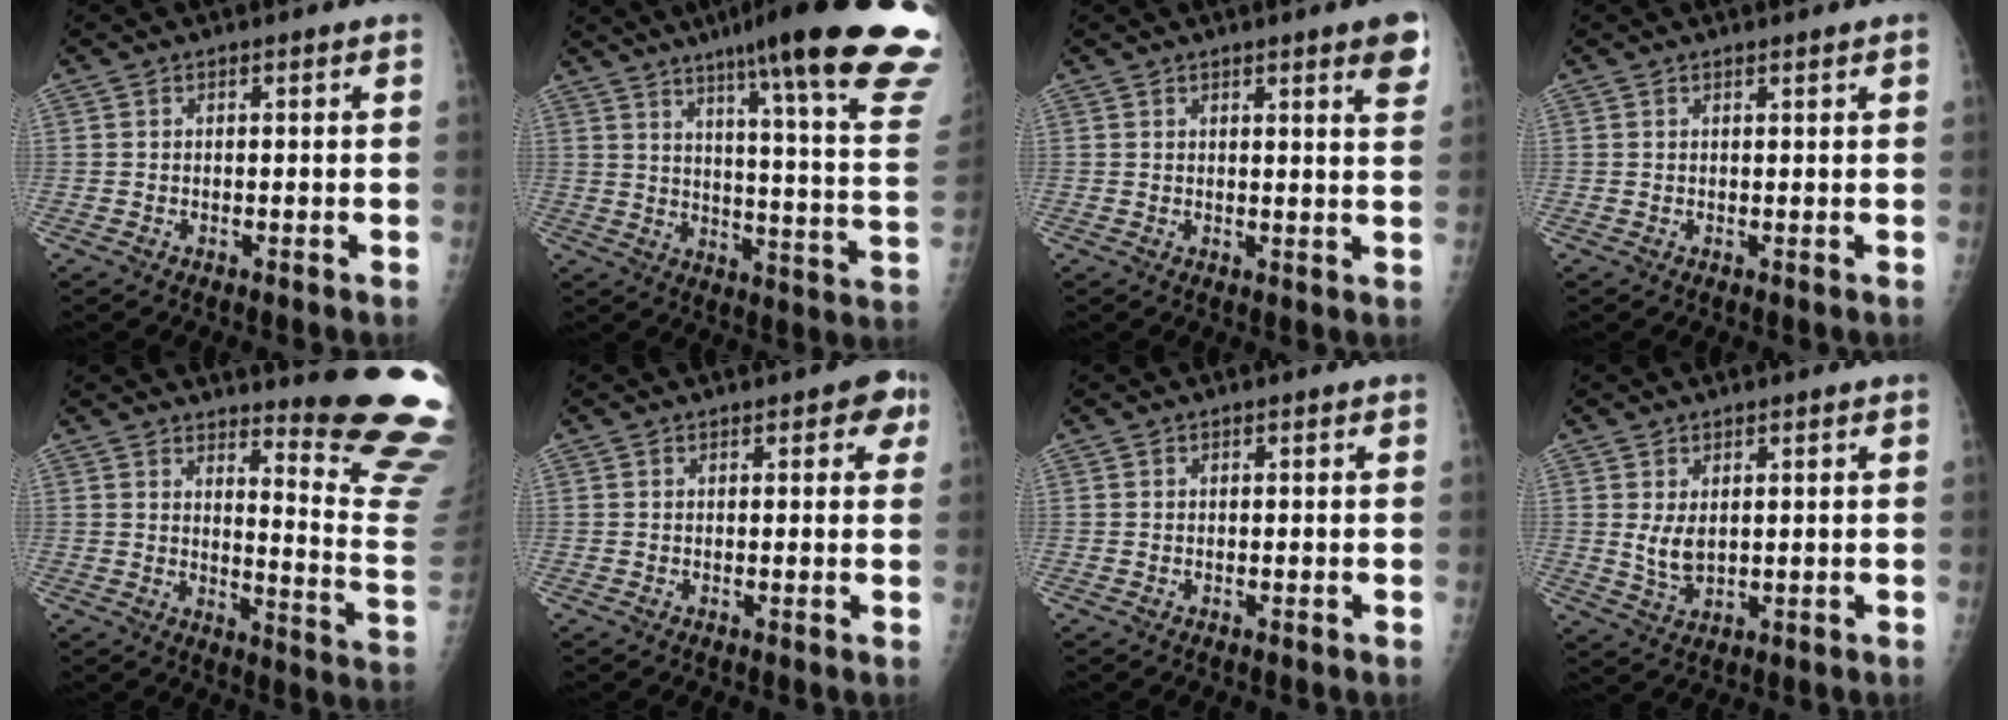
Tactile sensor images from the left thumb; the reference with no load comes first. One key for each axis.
{"total": 29.2, "fx": 20.5, "fy": 2.5, "fz": 20.6, "tx": -0.231, "ty": -0.099, "tz": 0.268}
{"total": 5.6, "fx": 3.2, "fy": 0.5, "fz": 4.6, "tx": -0.049, "ty": -0.015, "tz": 0.037}
{"total": 0.8, "fx": 0.6, "fy": -0.1, "fz": 0.6, "tx": -0.012, "ty": -0.002, "tz": 0.011}
{"total": 16.8, "fx": 14.8, "fy": -0.1, "fz": 8.0, "tx": -0.090, "ty": -0.195, "tz": 0.176}
{"total": 3.8, "fx": 1.8, "fy": 1.9, "fz": 2.8, "tx": -0.009, "ty": 0.000, "tz": 0.012}
{"total": 0.0}
{"total": 4.2, "fx": 1.1, "fy": 2.3, "fz": 3.3, "tx": -0.053, "ty": -0.015, "tz": 0.028}